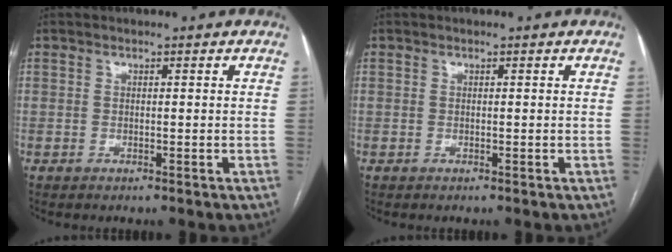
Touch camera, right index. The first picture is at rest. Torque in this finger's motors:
{"motor_torque": [0.00, 0.00, 0.00, 0.00]}